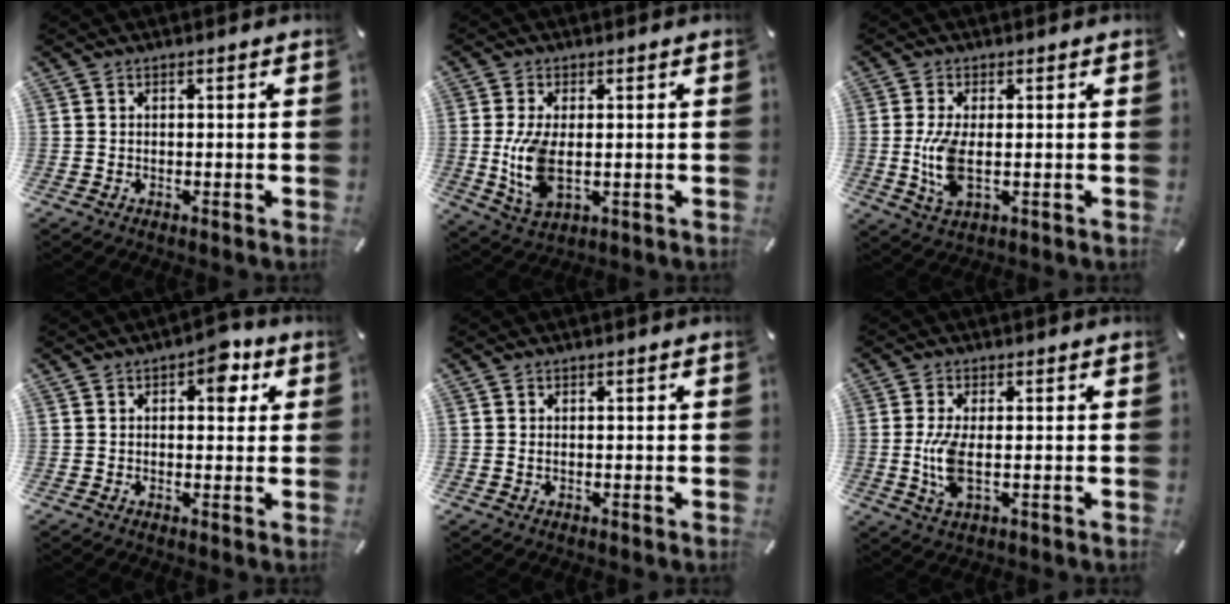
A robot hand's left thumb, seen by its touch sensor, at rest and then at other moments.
{"total": 9.6, "force": [-0.2, 4.9, 8.2], "torque": [-0.187, -0.017, -0.007]}
{"total": 8.2, "force": [-0.3, 3.5, 7.4], "torque": [-0.160, -0.014, -0.011]}
{"total": 6.6, "force": [2.5, 3.8, 4.7], "torque": [-0.045, -0.008, 0.034]}
{"total": 0.0}
{"total": 7.2, "force": [-0.4, 2.6, 6.7], "torque": [-0.160, -0.015, -0.013]}